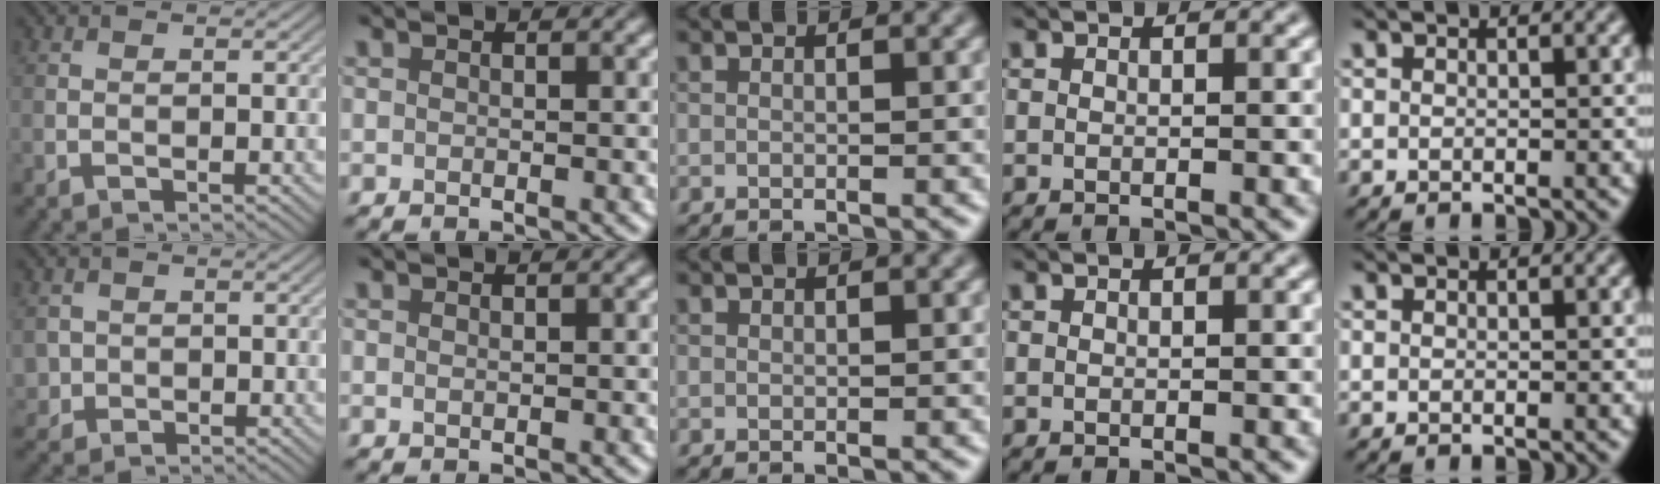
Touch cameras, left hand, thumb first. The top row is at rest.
{"thumb": {"total": 2.1, "force": [0.1, 2.1, 0.2], "torque": [-0.008, -0.009, 0.002]}}